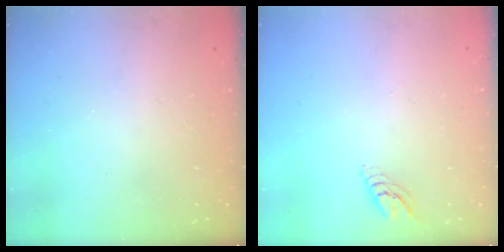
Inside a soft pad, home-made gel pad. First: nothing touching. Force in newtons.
{"total": 4.4, "press": 4.4, "slide": 0.2}